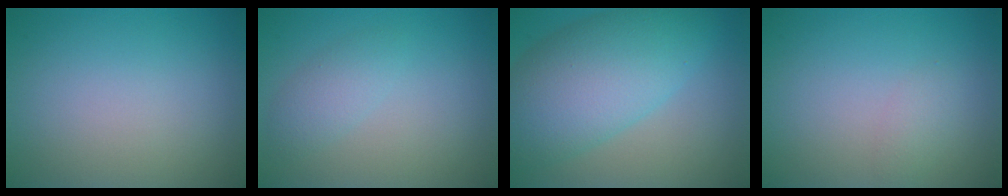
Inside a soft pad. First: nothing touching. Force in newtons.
{"total": 1.9, "press": 1.9, "slide": 0.1}
{"total": 9.1, "press": 9.1, "slide": 0.3}
{"total": 1.0, "press": 1.0, "slide": 0.1}